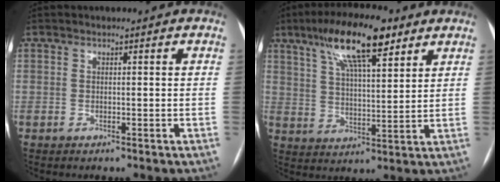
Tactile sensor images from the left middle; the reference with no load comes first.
{"total": 13.5, "force": [8.2, 3.1, 10.2], "torque": [-0.185, 0.019, 0.144]}